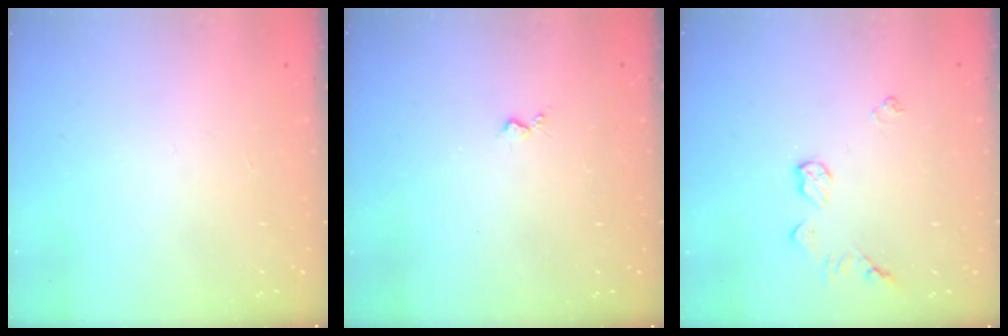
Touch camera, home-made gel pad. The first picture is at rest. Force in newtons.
{"total": 3.0, "press": 2.9, "slide": 0.5}
{"total": 6.3, "press": 6.3, "slide": 0.5}